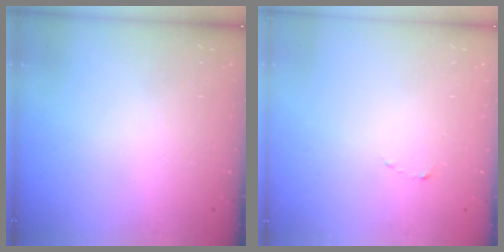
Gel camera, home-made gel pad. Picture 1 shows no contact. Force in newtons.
{"total": 1.5, "press": 1.5, "slide": 0.2}